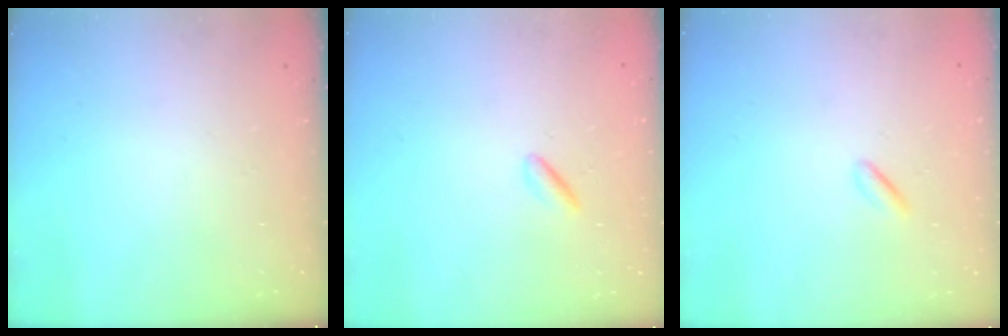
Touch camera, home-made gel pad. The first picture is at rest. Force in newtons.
{"total": 1.6, "press": 1.4, "slide": 0.7}
{"total": 0.6, "press": 0.3, "slide": 0.5}